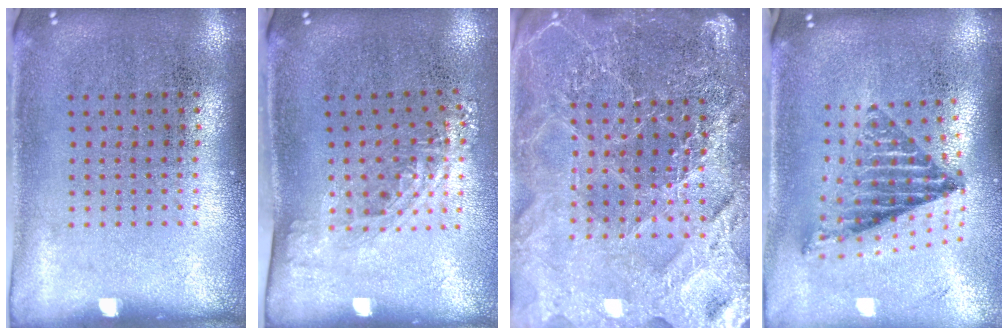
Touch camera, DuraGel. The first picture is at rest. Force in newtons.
{"total": 1.4, "press": 1.0, "slide": 0.9}
{"total": 5.0, "press": 4.5, "slide": 2.1}
{"total": 1.3, "press": 1.1, "slide": 0.7}